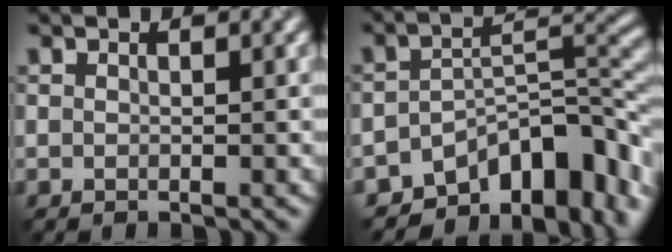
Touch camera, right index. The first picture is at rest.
{"total": 10.7, "force": [-7.0, 5.1, 6.2], "torque": [-0.068, -0.003, -0.116]}